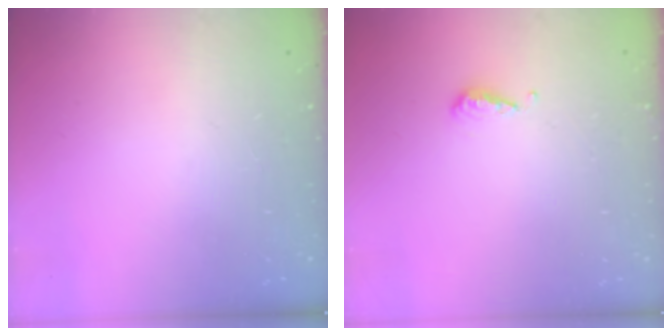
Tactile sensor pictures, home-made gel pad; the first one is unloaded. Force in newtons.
{"total": 3.8, "press": 3.7, "slide": 0.3}